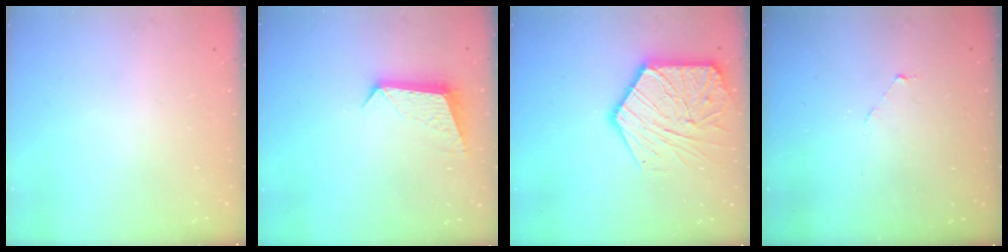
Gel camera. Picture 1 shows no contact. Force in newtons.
{"total": 10.4, "press": 10.4, "slide": 0.8}
{"total": 17.4, "press": 17.4, "slide": 1.4}
{"total": 2.1, "press": 2.1, "slide": 0.2}